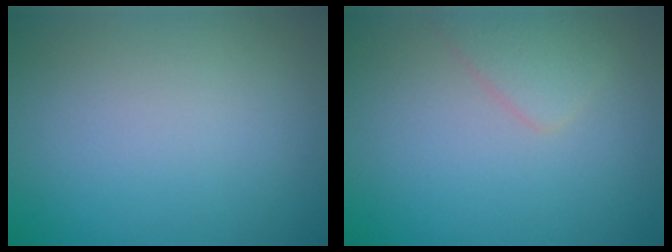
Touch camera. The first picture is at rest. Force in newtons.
{"total": 1.8, "press": 1.8, "slide": 0.1}